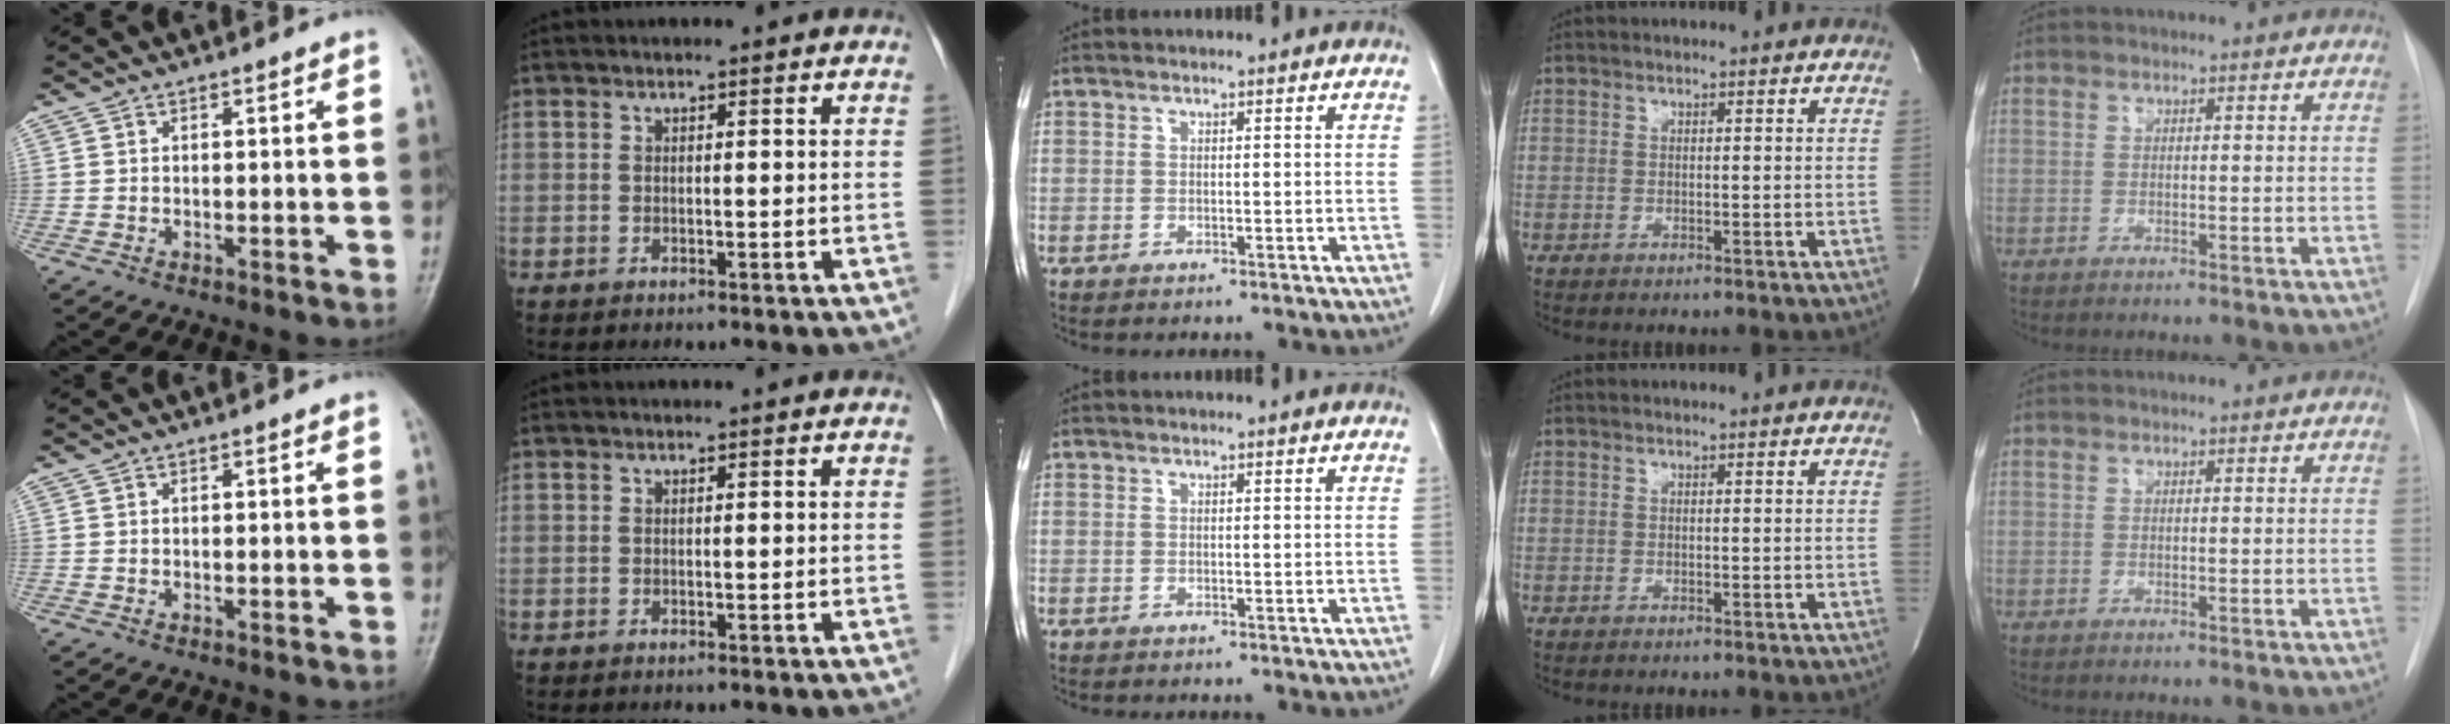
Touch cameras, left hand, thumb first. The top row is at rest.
{}